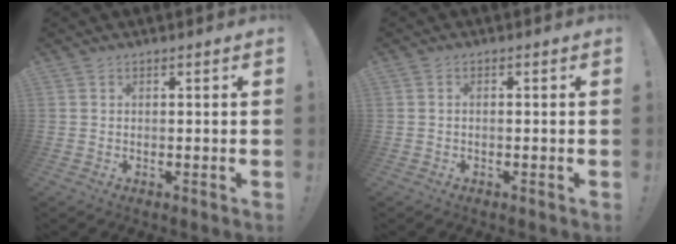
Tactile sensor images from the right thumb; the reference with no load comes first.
{"total": 1.1, "force": [-0.9, 0.1, 0.7], "torque": [-0.010, 0.003, -0.017]}